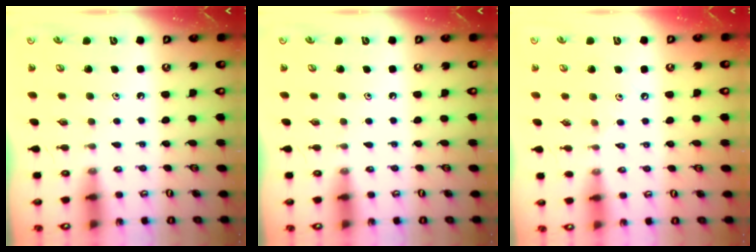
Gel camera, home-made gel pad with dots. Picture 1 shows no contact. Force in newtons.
{"total": 0.0}
{"total": 5.5, "press": 5.4, "slide": 0.8}